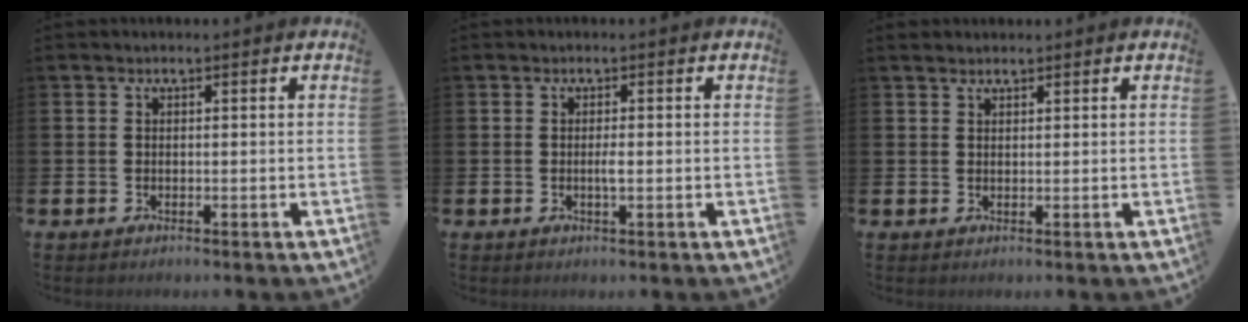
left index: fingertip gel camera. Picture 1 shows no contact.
{"total": 1.1, "force": [-0.1, 0.2, 1.1], "torque": [-0.022, 0.000, -0.001]}
{"total": 1.3, "force": [1.2, 0.4, 0.2], "torque": [0.009, -0.002, 0.020]}